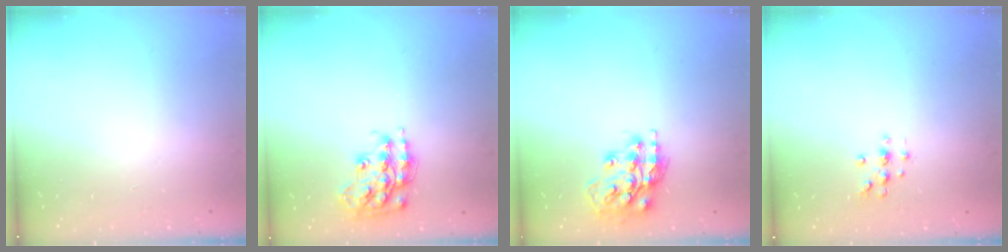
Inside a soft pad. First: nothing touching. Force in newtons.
{"total": 15.3, "press": 15.3, "slide": 1.0}
{"total": 14.9, "press": 14.9, "slide": 1.1}
{"total": 4.9, "press": 4.9, "slide": 0.5}